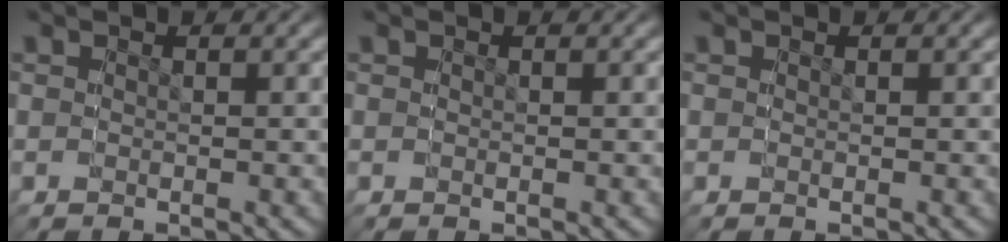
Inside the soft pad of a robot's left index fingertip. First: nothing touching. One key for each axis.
{"total": 0.0}
{"total": 0.0}